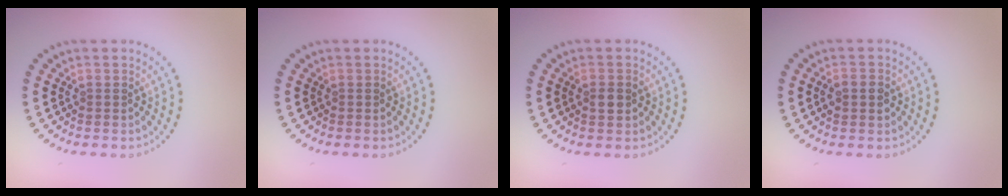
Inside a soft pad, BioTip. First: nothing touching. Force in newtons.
{"total": 0.0}
{"total": 1.2, "press": 1.2, "slide": 0.1}
{"total": 2.1, "press": 2.1, "slide": 0.1}